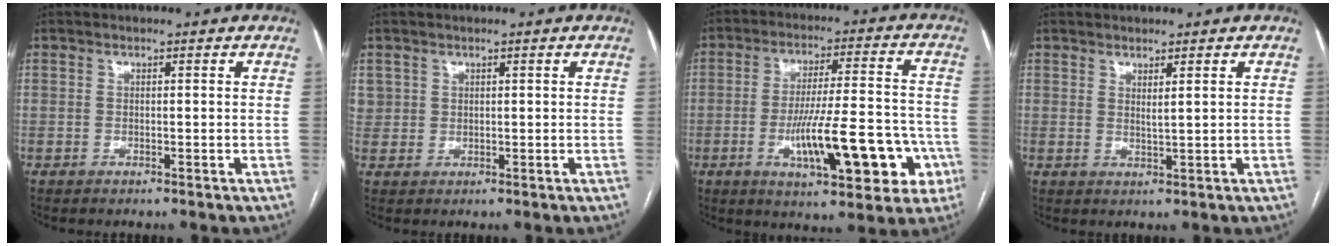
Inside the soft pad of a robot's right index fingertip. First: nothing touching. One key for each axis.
{"total": 2.5, "fx": 0.9, "fy": 2.3, "fz": 0.4, "tx": 0.002, "ty": 0.011, "tz": 0.020}
{"total": 16.6, "fx": -5.6, "fy": 4.1, "fz": 15.1, "tx": -0.215, "ty": 0.020, "tz": -0.072}
{"total": 1.3, "fx": 0.7, "fy": -0.2, "fz": 1.1, "tx": -0.021, "ty": -0.008, "tz": 0.014}